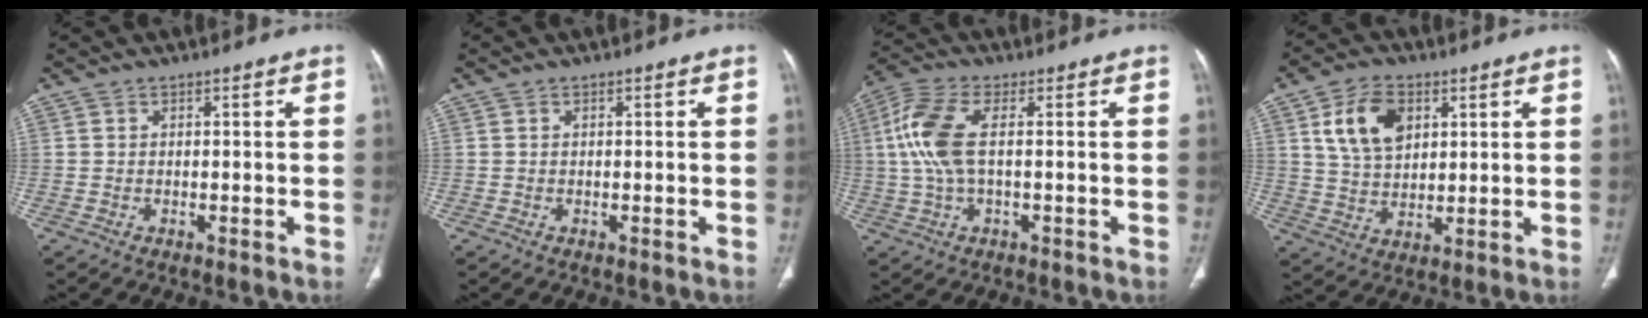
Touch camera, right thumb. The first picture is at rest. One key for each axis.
{"total": 0.0}
{"total": 9.6, "fx": 1.0, "fy": 4.0, "fz": 8.7, "tx": -0.223, "ty": 0.017, "tz": 0.018}
{"total": 10.7, "fx": 4.0, "fy": 7.0, "fz": 7.1, "tx": -0.109, "ty": -0.010, "tz": 0.077}